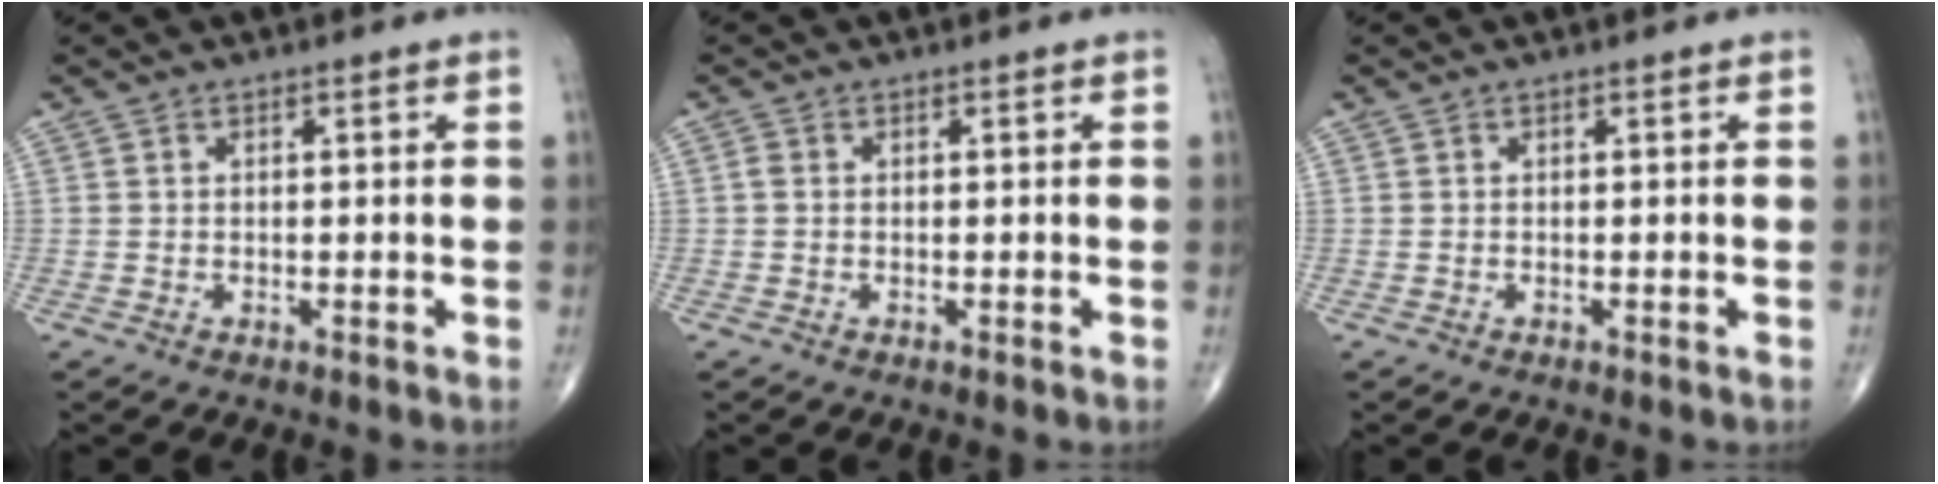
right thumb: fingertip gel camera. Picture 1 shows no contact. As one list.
[{"total": 0.8, "force": [0.0, 0.7, 0.5], "torque": [-0.009, 0.000, -0.003]}, {"total": 0.0}]